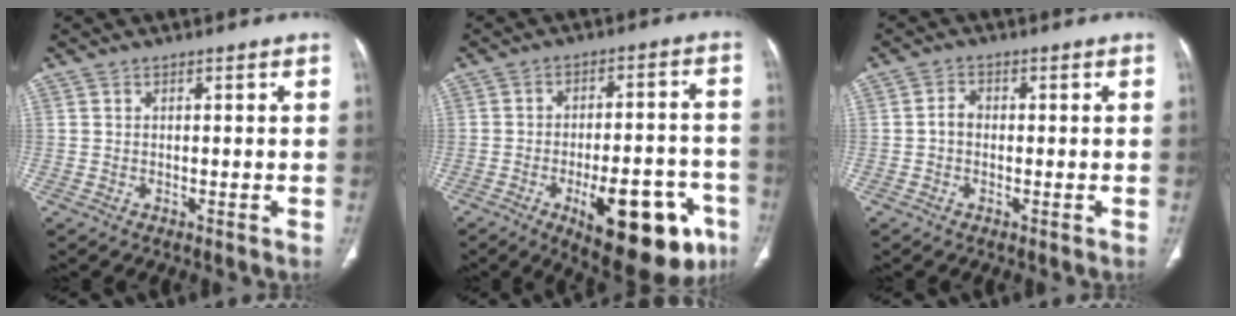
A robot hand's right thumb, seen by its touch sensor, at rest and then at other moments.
{"total": 20.8, "force": [-9.3, 8.5, 16.5], "torque": [-0.166, 0.039, -0.114]}
{"total": 2.2, "force": [-0.4, 1.6, 1.4], "torque": [-0.018, 0.009, -0.012]}